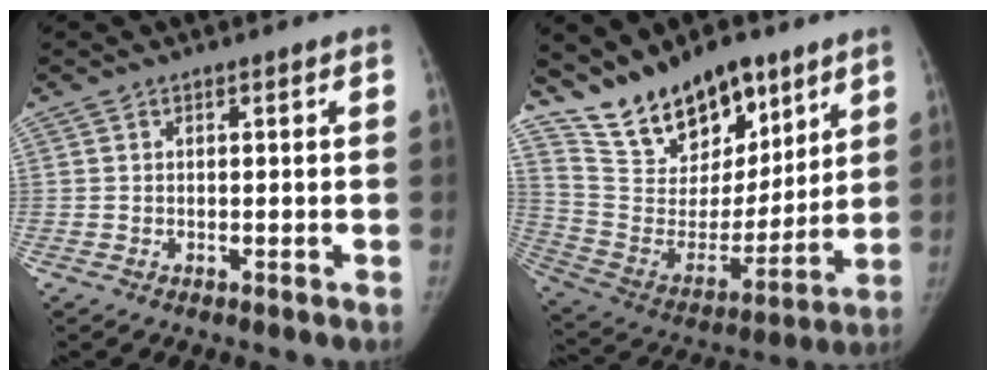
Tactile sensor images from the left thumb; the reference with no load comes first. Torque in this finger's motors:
{"motor_torque": [0.20, 0.25, 0.83, -1.94, 0.07]}